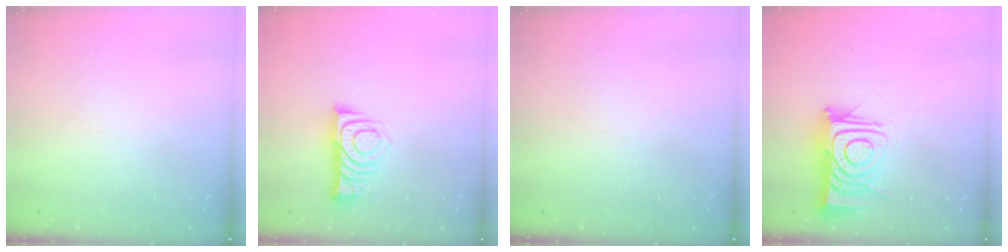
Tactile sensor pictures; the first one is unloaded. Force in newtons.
{"total": 8.9, "press": 8.8, "slide": 0.9}
{"total": 2.8, "press": 2.8, "slide": 0.4}
{"total": 14.8, "press": 14.7, "slide": 1.0}